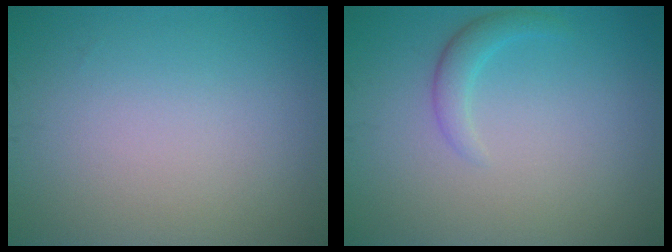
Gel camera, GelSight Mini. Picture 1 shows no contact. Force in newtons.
{"total": 1.8, "press": 1.8, "slide": 0.1}